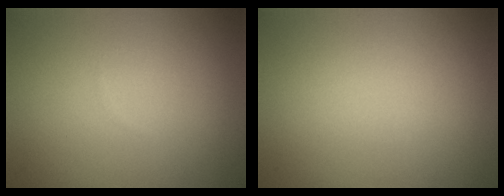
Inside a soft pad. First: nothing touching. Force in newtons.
{"total": 0.0}